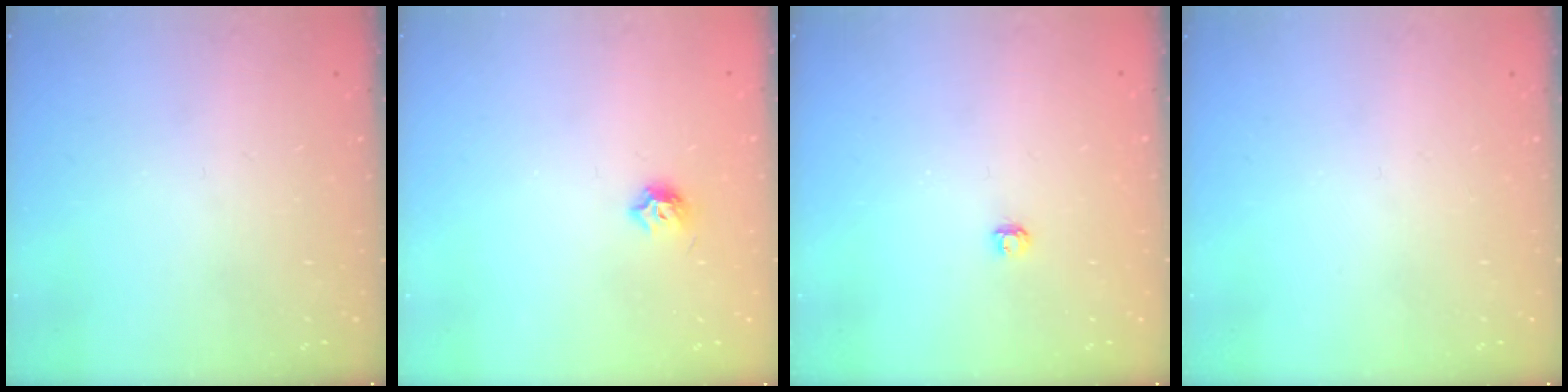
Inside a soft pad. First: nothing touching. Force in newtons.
{"total": 5.9, "press": 5.9, "slide": 0.8}
{"total": 2.9, "press": 2.9, "slide": 0.3}
{"total": 0.0}